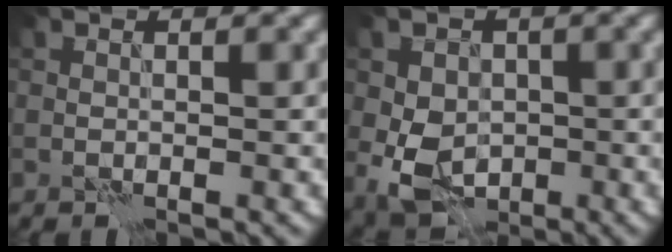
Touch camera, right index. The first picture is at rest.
{"total": 5.8, "force": [-0.7, 4.5, 3.6], "torque": [-0.071, -0.005, -0.018]}